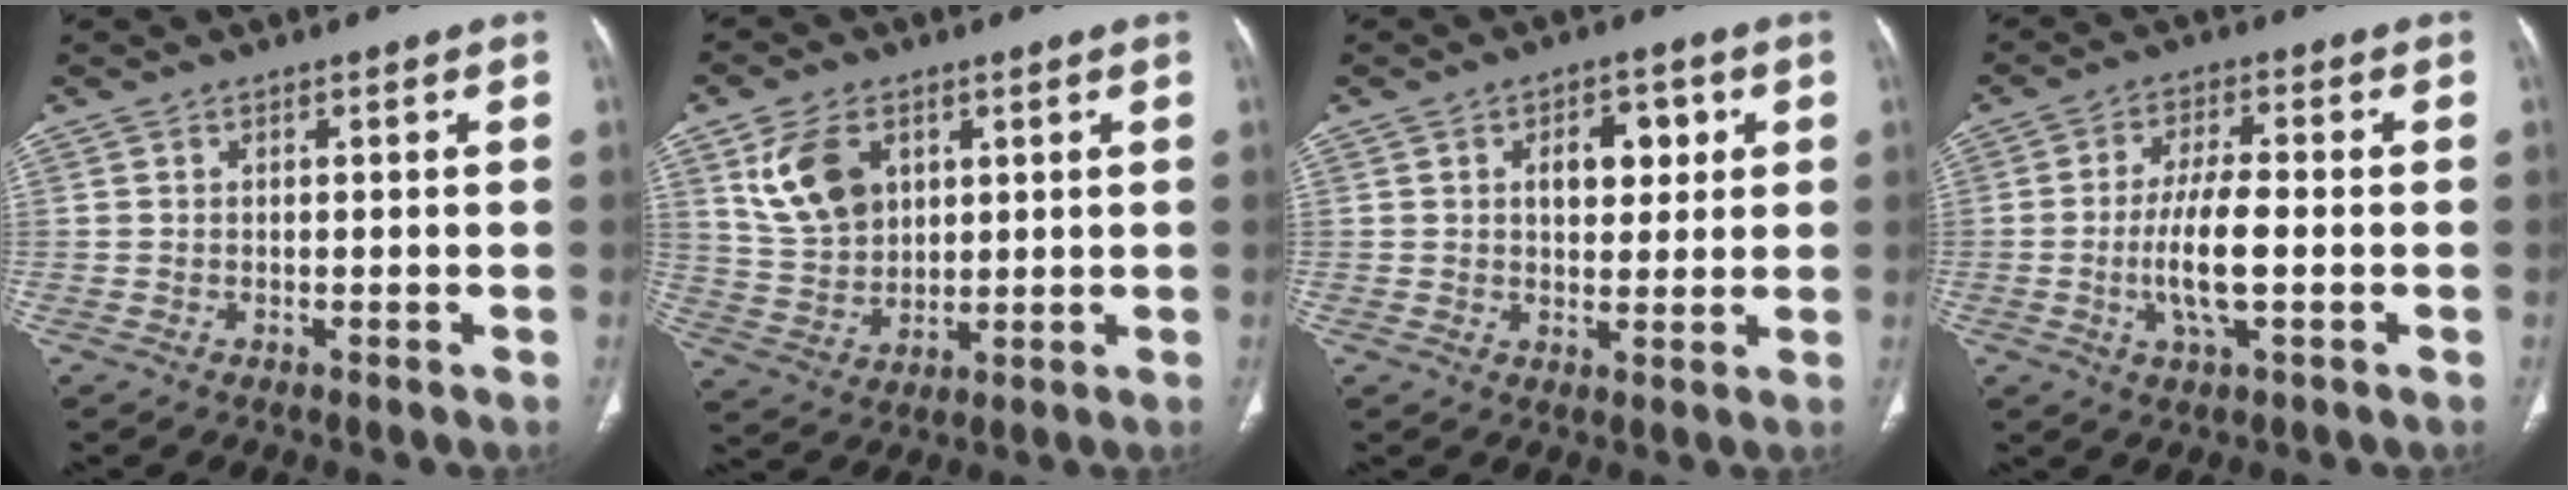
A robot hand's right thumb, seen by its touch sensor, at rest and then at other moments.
{"total": 10.6, "force": [4.4, 7.1, 6.6], "torque": [-0.107, -0.014, 0.097]}
{"total": 7.1, "force": [2.1, 4.5, 5.1], "torque": [-0.042, -0.004, 0.030]}
{"total": 8.7, "force": [-1.6, 2.4, 8.2], "torque": [-0.167, 0.002, -0.033]}